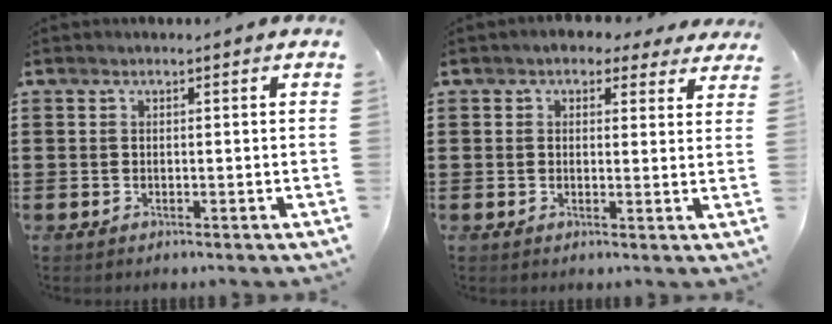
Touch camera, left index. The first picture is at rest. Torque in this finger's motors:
{"motor_torque": [1.10, -1.04, 0.37, 0.04]}